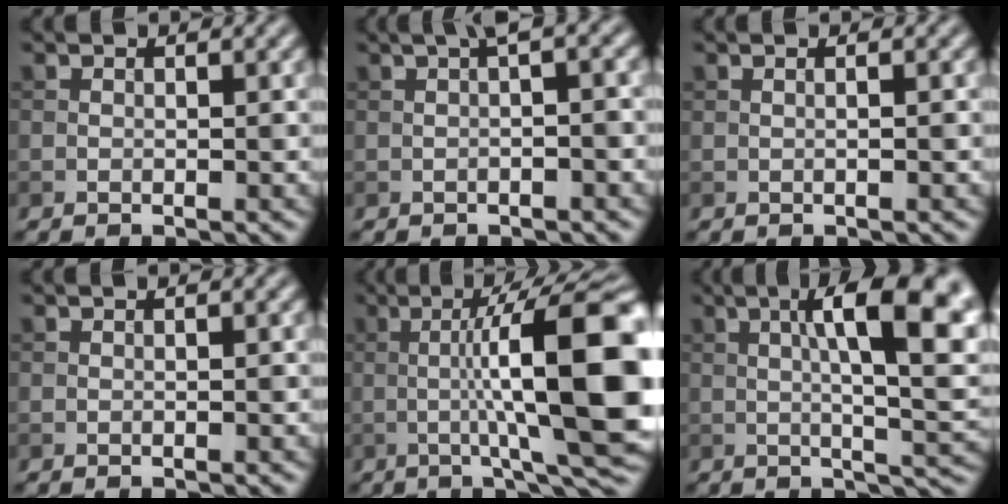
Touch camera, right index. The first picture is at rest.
{"total": 3.1, "force": [0.5, 0.7, 3.0], "torque": [-0.036, 0.015, 0.005]}
{"total": 1.0, "force": [0.1, 0.3, 0.9], "torque": [-0.009, -0.003, -0.001]}
{"total": 0.0}
{"total": 15.4, "force": [0.3, 3.3, 15.0], "torque": [-0.195, 0.014, 0.003]}
{"total": 12.8, "force": [2.8, 3.5, 12.0], "torque": [-0.155, 0.001, 0.042]}